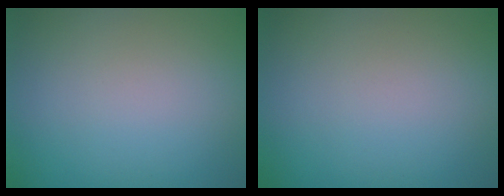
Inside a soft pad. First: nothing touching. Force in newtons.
{"total": 0.0}